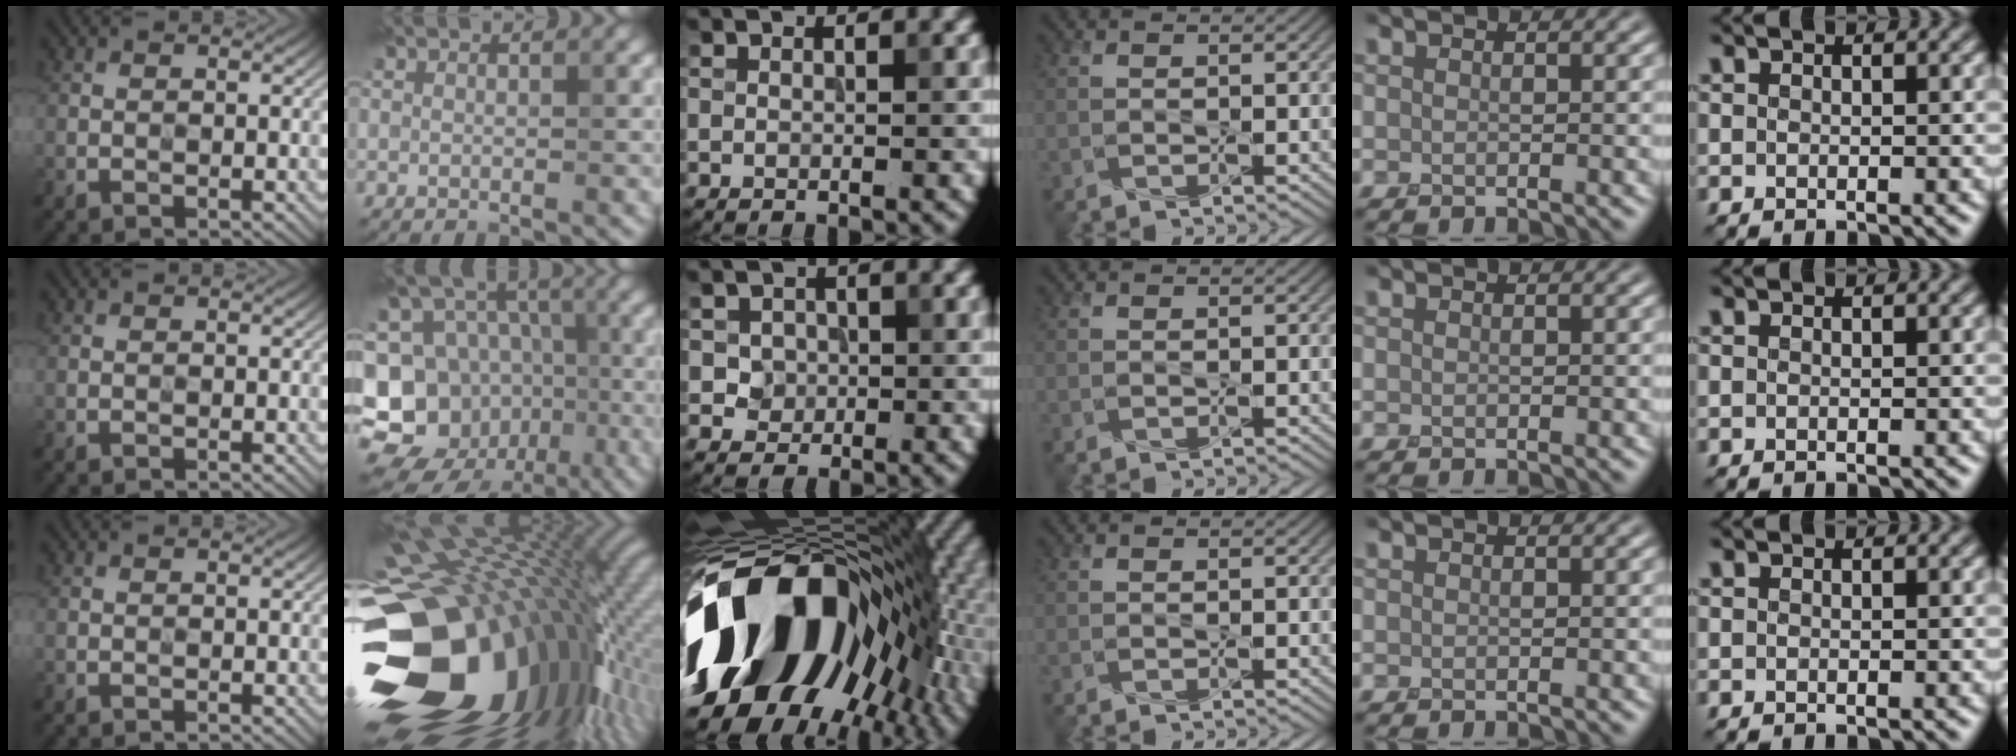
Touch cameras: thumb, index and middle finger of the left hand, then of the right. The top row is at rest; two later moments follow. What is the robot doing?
{"motion": "press", "object": "button"}